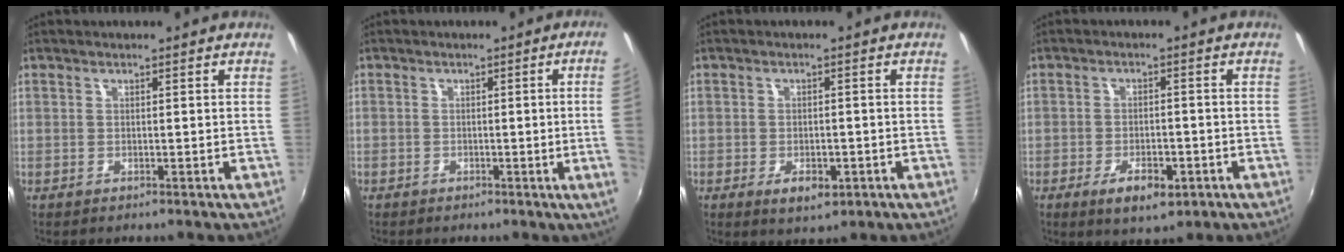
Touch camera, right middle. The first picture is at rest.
{"total": 5.2, "force": [-0.2, -1.5, 5.0], "torque": [-0.074, -0.012, 0.000]}
{"total": 4.6, "force": [-2.0, 2.4, 3.4], "torque": [-0.070, -0.009, -0.028]}
{"total": 6.6, "force": [-3.3, 3.0, 4.9], "torque": [-0.102, -0.007, -0.047]}